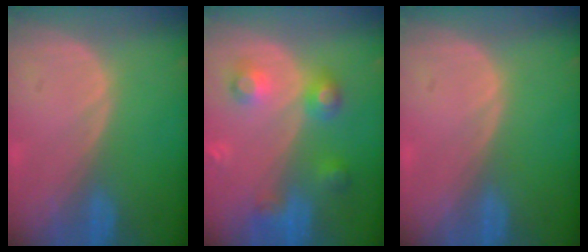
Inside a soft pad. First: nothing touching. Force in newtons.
{"total": 5.7, "press": 5.7, "slide": 0.2}
{"total": 0.0}